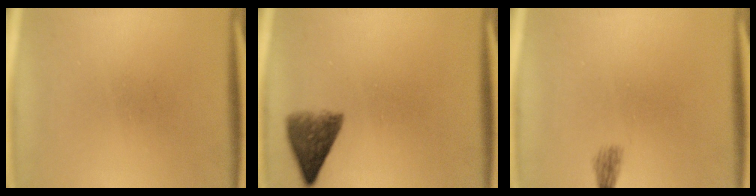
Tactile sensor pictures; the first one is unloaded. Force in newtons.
{"total": 5.4}
{"total": 1.4}